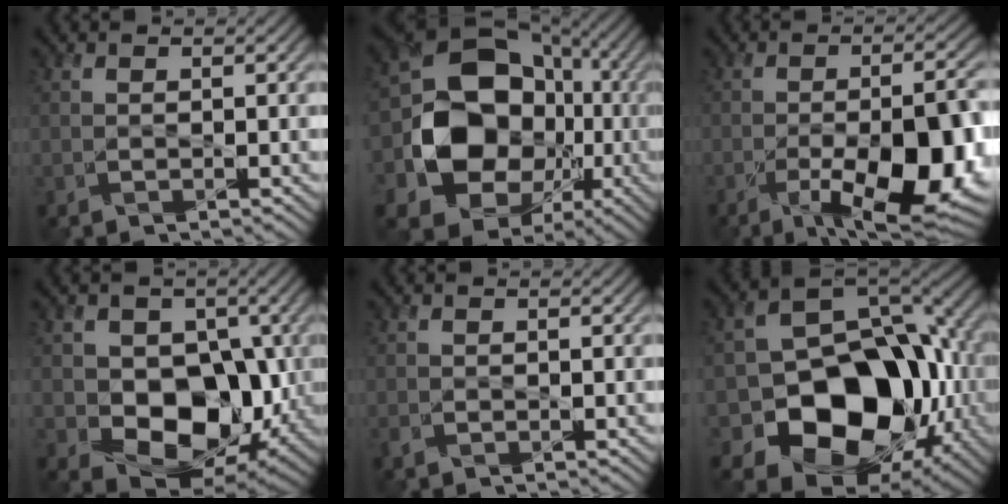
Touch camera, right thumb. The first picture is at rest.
{"total": 16.0, "force": [-2.8, 13.4, 8.4], "torque": [-0.162, -0.034, -0.045]}
{"total": 15.2, "force": [-5.8, 5.9, 12.7], "torque": [-0.179, -0.023, -0.078]}
{"total": 11.0, "force": [-1.1, 8.2, 7.2], "torque": [-0.102, -0.021, -0.025]}
{"total": 0.7, "force": [-0.4, 0.5, 0.3], "torque": [-0.009, -0.003, -0.006]}
{"total": 17.5, "force": [-5.3, 12.9, 10.6], "torque": [-0.154, -0.043, -0.078]}